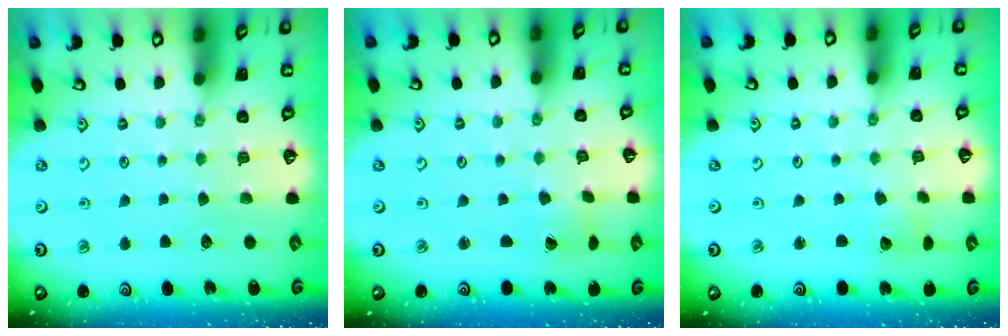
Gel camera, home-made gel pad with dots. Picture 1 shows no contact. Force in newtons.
{"total": 1.1, "press": 1.1, "slide": 0.1}
{"total": 2.2, "press": 2.2, "slide": 0.3}